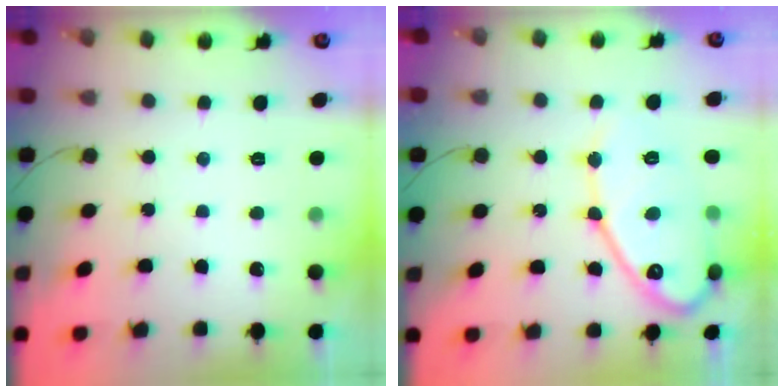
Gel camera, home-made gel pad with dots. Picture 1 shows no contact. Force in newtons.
{"total": 17.3, "press": 17.2, "slide": 0.9}